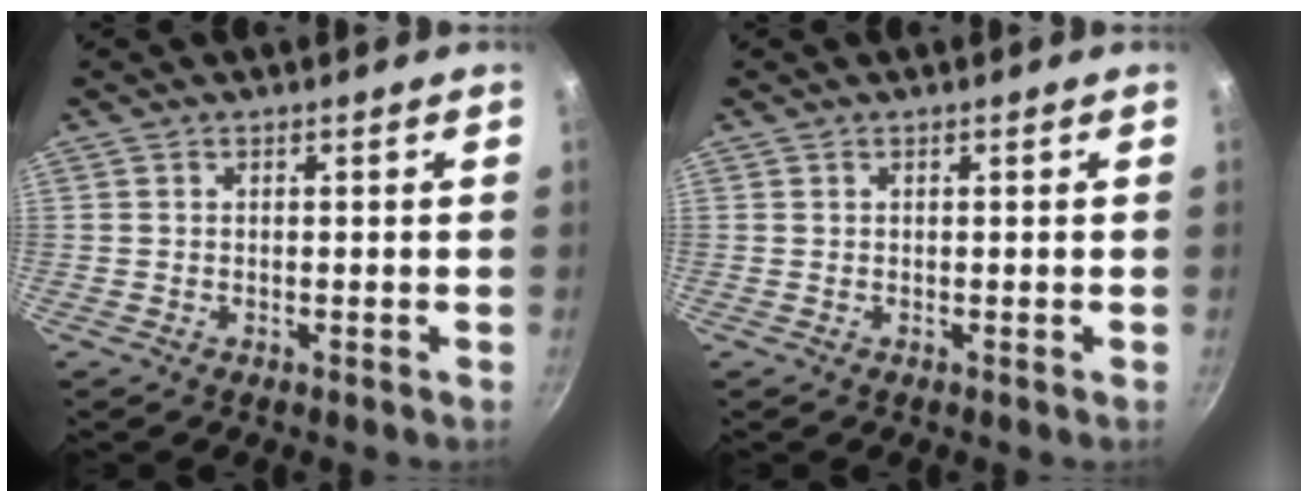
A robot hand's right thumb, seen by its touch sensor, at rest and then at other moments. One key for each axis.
{"total": 0.0}